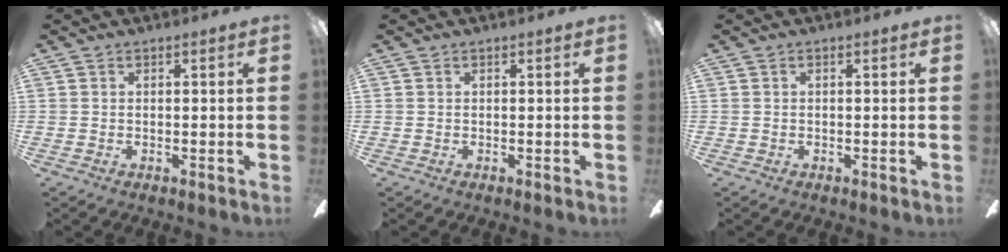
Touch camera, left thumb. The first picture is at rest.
{"total": 0.0}
{"total": 0.0}